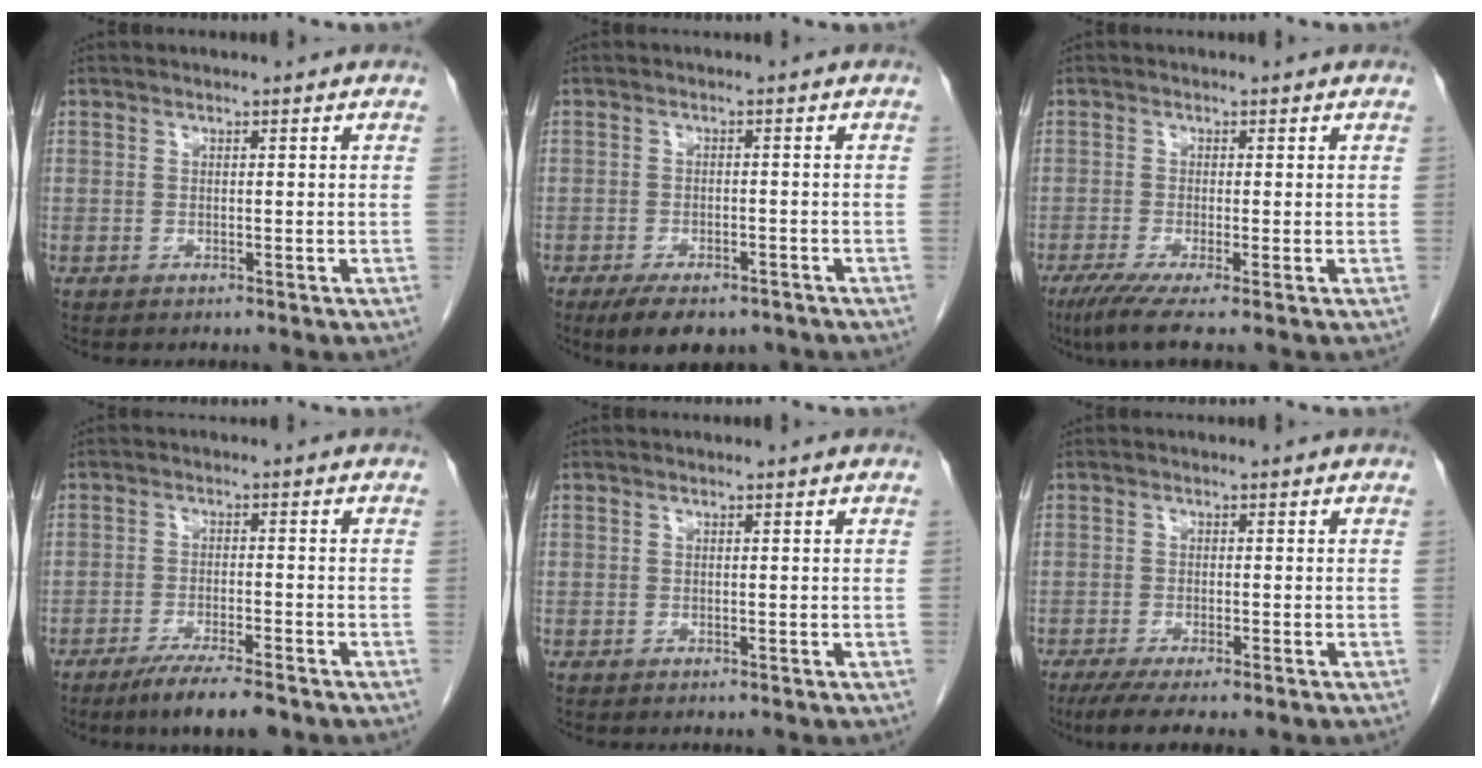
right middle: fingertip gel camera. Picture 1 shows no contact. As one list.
[{"total": 8.1, "force": [-6.1, 3.2, 4.2], "torque": [-0.059, -0.004, -0.088]}, {"total": 5.0, "force": [-3.2, -0.1, 3.8], "torque": [-0.064, -0.016, -0.059]}, {"total": 7.2, "force": [-5.4, 0.7, 4.7], "torque": [-0.075, -0.016, -0.085]}, {"total": 0.0}, {"total": 6.6, "force": [-4.9, 1.0, 4.3], "torque": [-0.065, -0.016, -0.074]}]